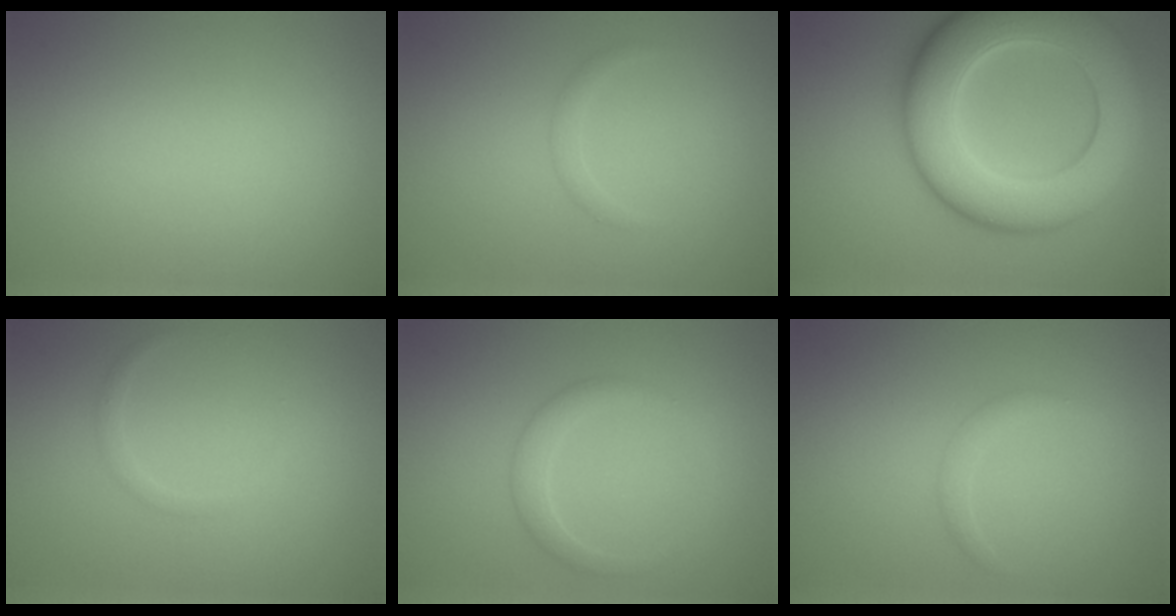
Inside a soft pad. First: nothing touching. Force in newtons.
{"total": 0.8, "press": 0.8, "slide": 0.1}
{"total": 12.1, "press": 12.1, "slide": 0.3}
{"total": 0.8, "press": 0.8, "slide": 0.0}
{"total": 1.9, "press": 1.9, "slide": 0.1}
{"total": 1.1, "press": 1.1, "slide": 0.1}